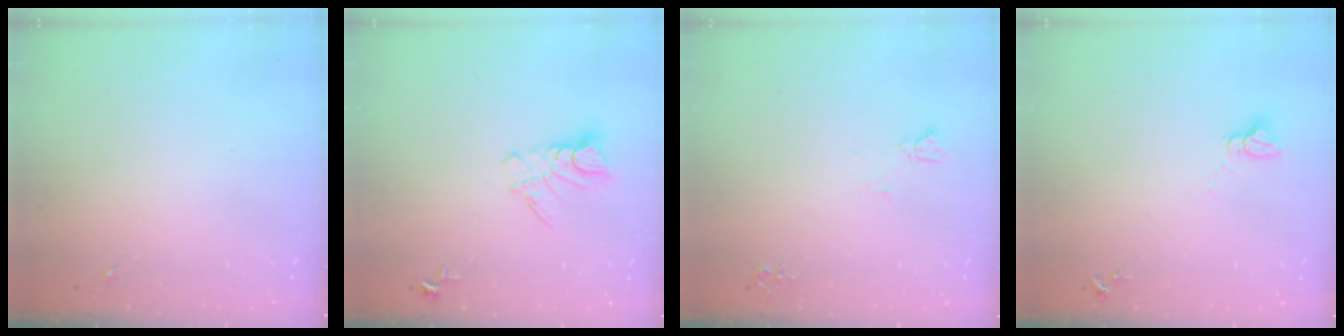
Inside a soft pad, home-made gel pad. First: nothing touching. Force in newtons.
{"total": 8.0, "press": 8.0, "slide": 0.7}
{"total": 4.9, "press": 4.9, "slide": 0.6}
{"total": 3.2, "press": 3.2, "slide": 0.1}